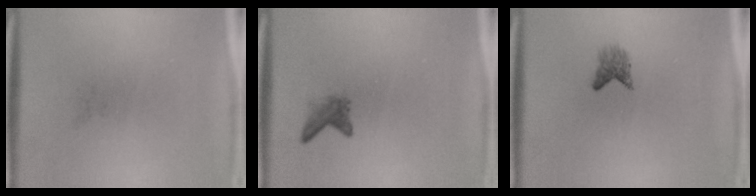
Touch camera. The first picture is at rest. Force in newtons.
{"total": 1.7}
{"total": 1.8}